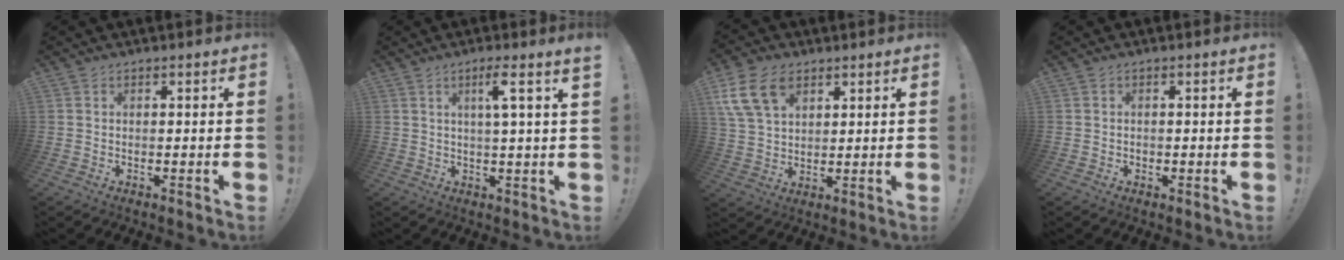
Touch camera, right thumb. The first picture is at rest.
{"total": 5.6, "force": [2.2, -0.6, 5.1], "torque": [-0.080, -0.005, 0.026]}
{"total": 12.7, "force": [6.5, 8.4, 7.0], "torque": [-0.140, -0.021, 0.127]}
{"total": 0.9, "force": [-0.6, 0.6, 0.3], "torque": [-0.011, 0.006, -0.009]}